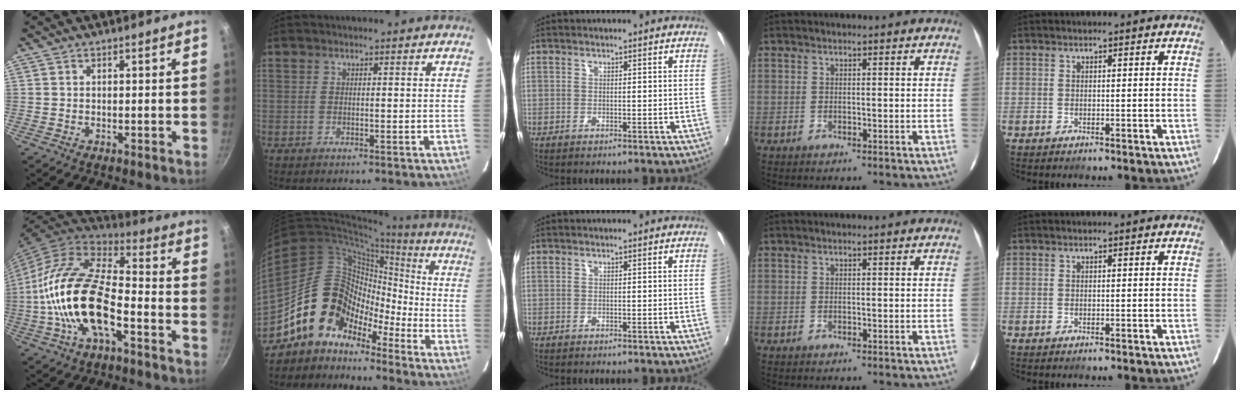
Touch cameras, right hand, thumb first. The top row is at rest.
{"thumb": {"total": 21.1, "force": [-5.4, 10.1, 17.7], "torque": [-0.332, 0.035, -0.115]}, "index": {"total": 12.9, "force": [-8.4, 9.2, 3.5], "torque": [-0.068, 0.044, -0.159]}}